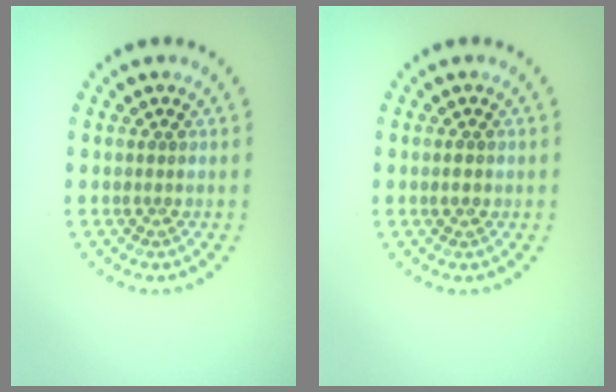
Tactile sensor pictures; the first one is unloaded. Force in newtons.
{"total": 1.1, "press": 1.1, "slide": 0.1}